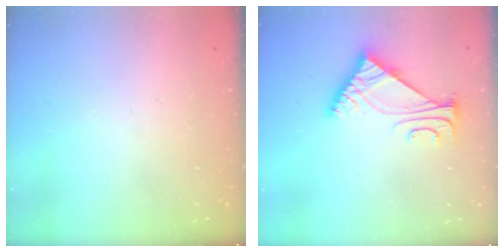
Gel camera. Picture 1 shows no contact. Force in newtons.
{"total": 6.6, "press": 6.6, "slide": 1.0}